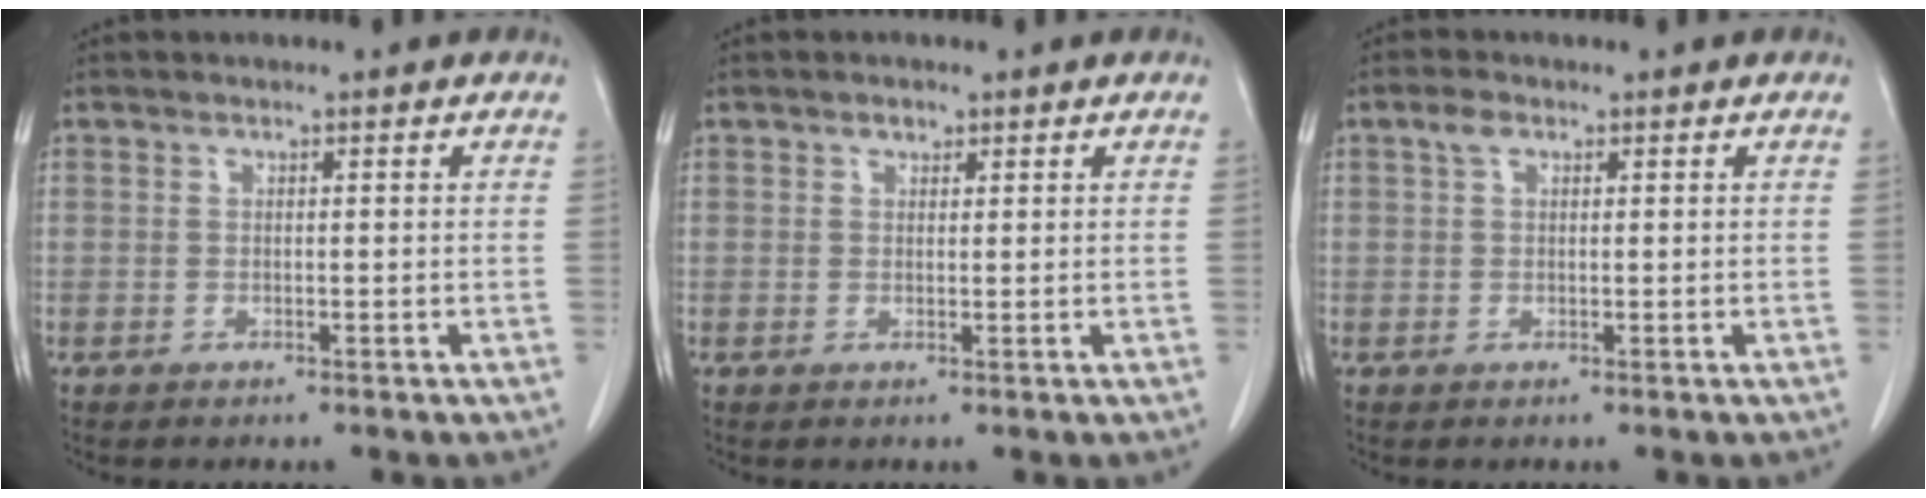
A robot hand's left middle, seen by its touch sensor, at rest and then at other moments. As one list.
[{"total": 1.0, "force": [0.7, 0.6, 0.3], "torque": [-0.005, -0.004, 0.011]}, {"total": 1.5, "force": [0.8, 0.9, 1.0], "torque": [-0.021, 0.009, 0.015]}]